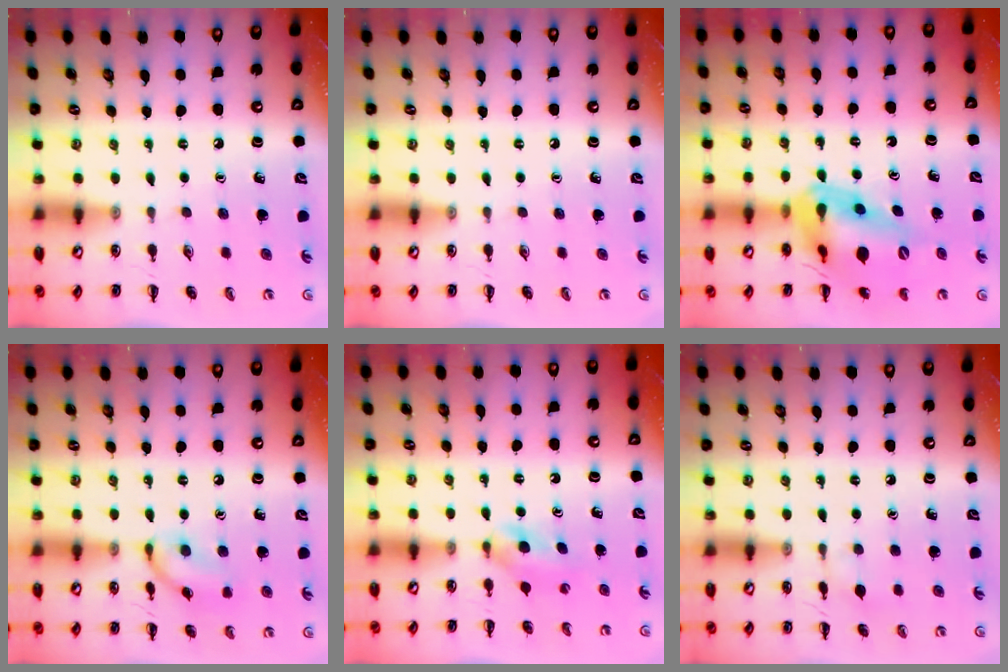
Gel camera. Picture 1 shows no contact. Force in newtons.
{"total": 0.0}
{"total": 17.9, "press": 17.2, "slide": 4.7}
{"total": 9.9, "press": 9.9, "slide": 0.5}
{"total": 4.9, "press": 4.7, "slide": 1.2}
{"total": 4.5, "press": 4.4, "slide": 0.7}